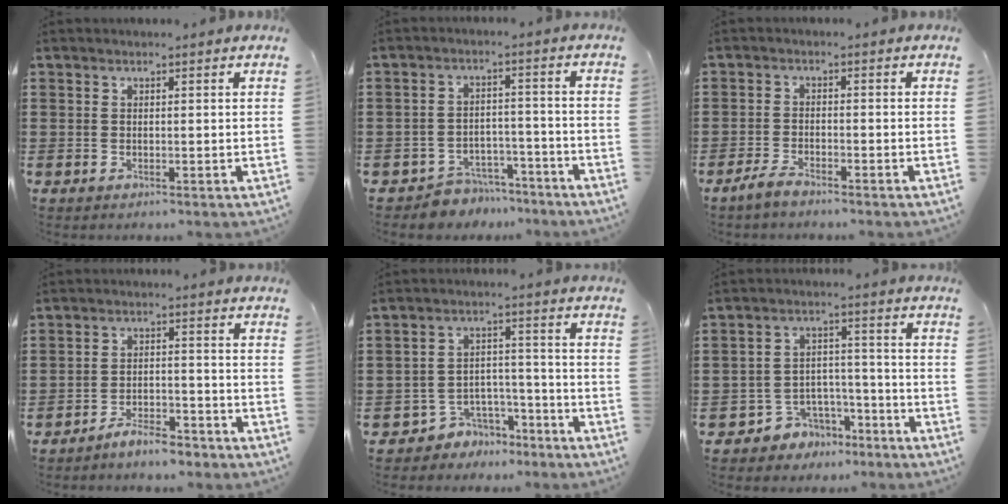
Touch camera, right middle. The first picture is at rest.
{"total": 4.9, "force": [-4.8, 1.1, -0.1], "torque": [-0.004, 0.014, -0.099]}
{"total": 2.7, "force": [-2.3, 0.4, 1.3], "torque": [-0.036, 0.001, -0.050]}
{"total": 4.5, "force": [-4.3, 0.6, 1.1], "torque": [-0.027, 0.008, -0.089]}
{"total": 4.7, "force": [-4.2, 2.1, 0.2], "torque": [-0.013, 0.013, -0.088]}
{"total": 4.9, "force": [-4.2, 2.6, 0.2], "torque": [-0.015, 0.014, -0.086]}